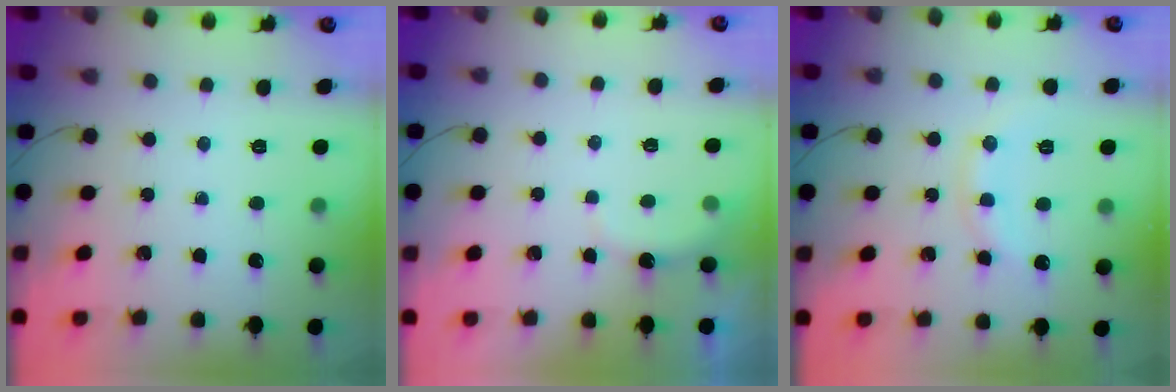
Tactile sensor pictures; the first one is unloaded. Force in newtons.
{"total": 3.0, "press": 2.9, "slide": 0.8}
{"total": 7.6, "press": 7.5, "slide": 0.4}